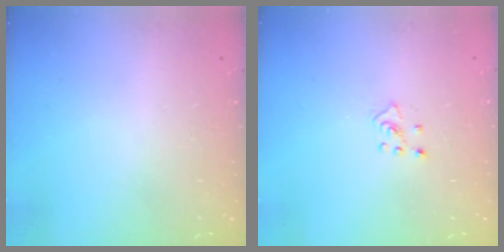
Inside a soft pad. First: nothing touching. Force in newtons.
{"total": 2.4, "press": 2.4, "slide": 0.5}